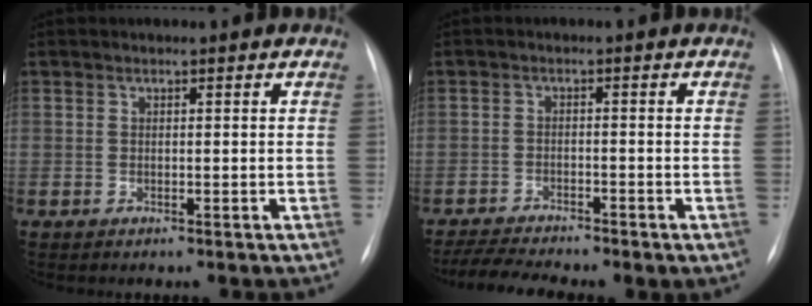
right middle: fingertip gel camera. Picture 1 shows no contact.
{"total": 6.5, "force": [-5.7, 0.6, 3.1], "torque": [-0.060, -0.011, -0.092]}